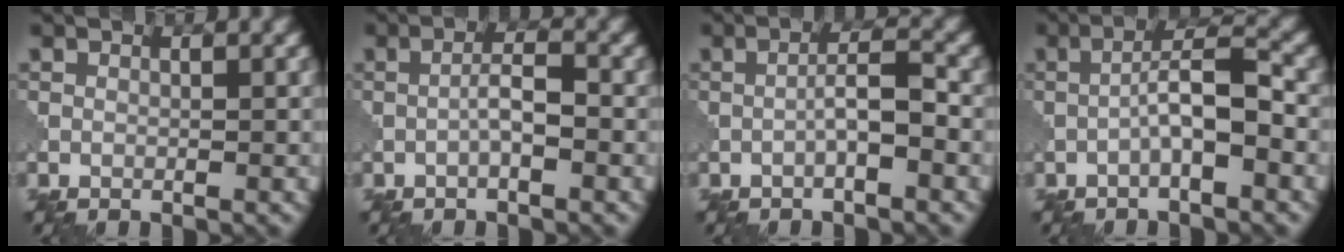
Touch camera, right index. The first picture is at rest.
{"total": 2.2, "force": [-0.7, 0.4, 2.1], "torque": [-0.039, 0.008, -0.017]}
{"total": 2.6, "force": [-0.9, 0.3, 2.4], "torque": [-0.042, 0.012, -0.020]}
{"total": 4.1, "force": [-1.2, 0.8, 3.9], "torque": [-0.067, 0.016, -0.029]}